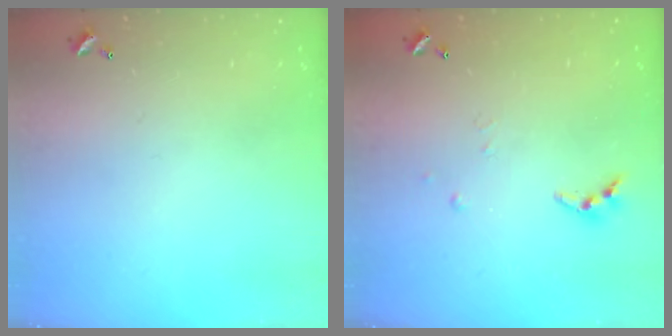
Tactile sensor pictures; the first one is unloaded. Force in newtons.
{"total": 4.3, "press": 4.3, "slide": 0.4}